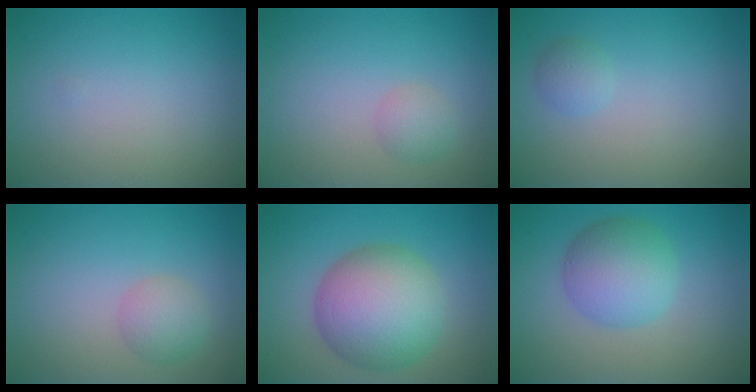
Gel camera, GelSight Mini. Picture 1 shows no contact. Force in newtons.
{"total": 1.4, "press": 1.4, "slide": 0.1}
{"total": 1.2, "press": 1.2, "slide": 0.1}
{"total": 2.1, "press": 2.1, "slide": 0.1}
{"total": 8.9, "press": 8.9, "slide": 0.3}
{"total": 5.1, "press": 5.1, "slide": 0.1}